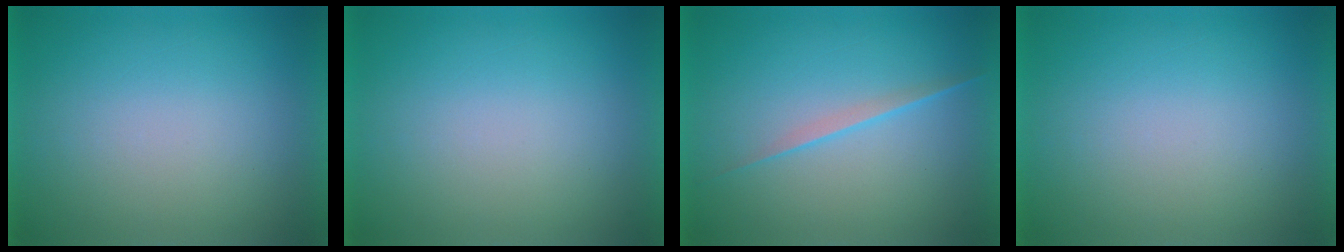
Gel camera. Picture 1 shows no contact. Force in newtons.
{"total": 0.0}
{"total": 2.2}
{"total": 0.0}